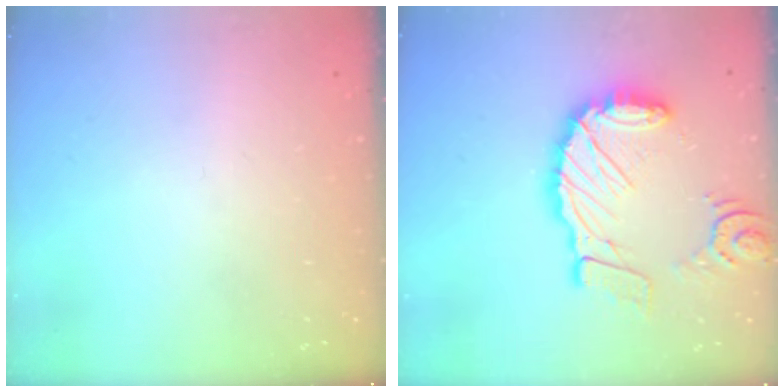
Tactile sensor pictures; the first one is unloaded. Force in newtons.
{"total": 18.1, "press": 17.9, "slide": 2.5}